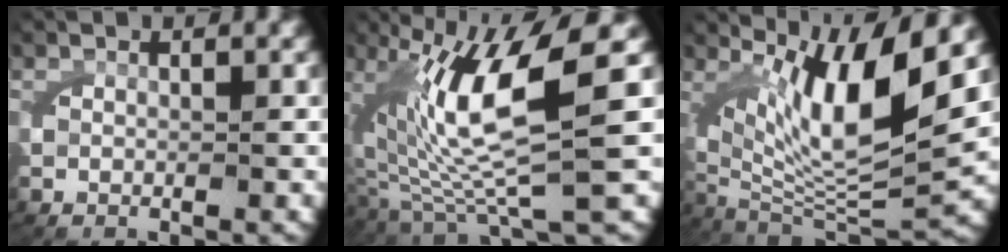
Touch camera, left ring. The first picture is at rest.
{"total": 12.9, "force": [1.7, 6.1, 11.2], "torque": [-0.211, -0.008, 0.036]}
{"total": 11.8, "force": [2.6, 5.7, 10.0], "torque": [-0.188, -0.021, 0.053]}